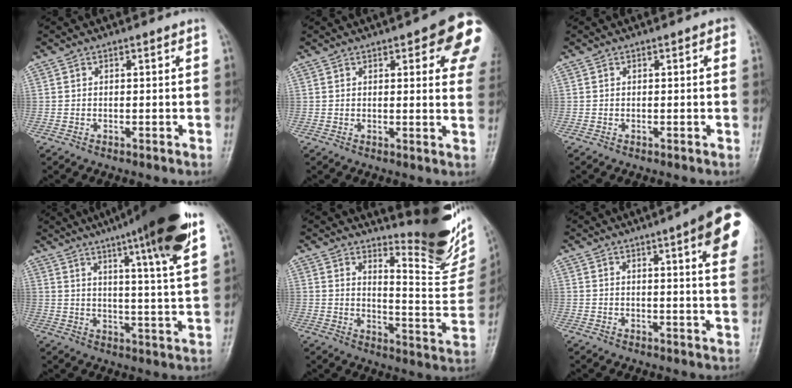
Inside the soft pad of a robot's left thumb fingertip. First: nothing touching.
{"total": 13.6, "force": [5.7, 4.5, 11.5], "torque": [-0.104, -0.016, 0.055]}
{"total": 1.4, "force": [0.6, 0.5, 1.1], "torque": [-0.010, 0.002, 0.003]}
{"total": 19.3, "force": [11.9, 1.0, 15.1], "torque": [-0.207, -0.042, 0.162]}
{"total": 16.9, "force": [14.0, 3.7, 8.8], "torque": [-0.084, -0.146, 0.182]}
{"total": 14.3, "force": [6.7, 2.3, 12.4], "torque": [-0.138, -0.020, 0.071]}